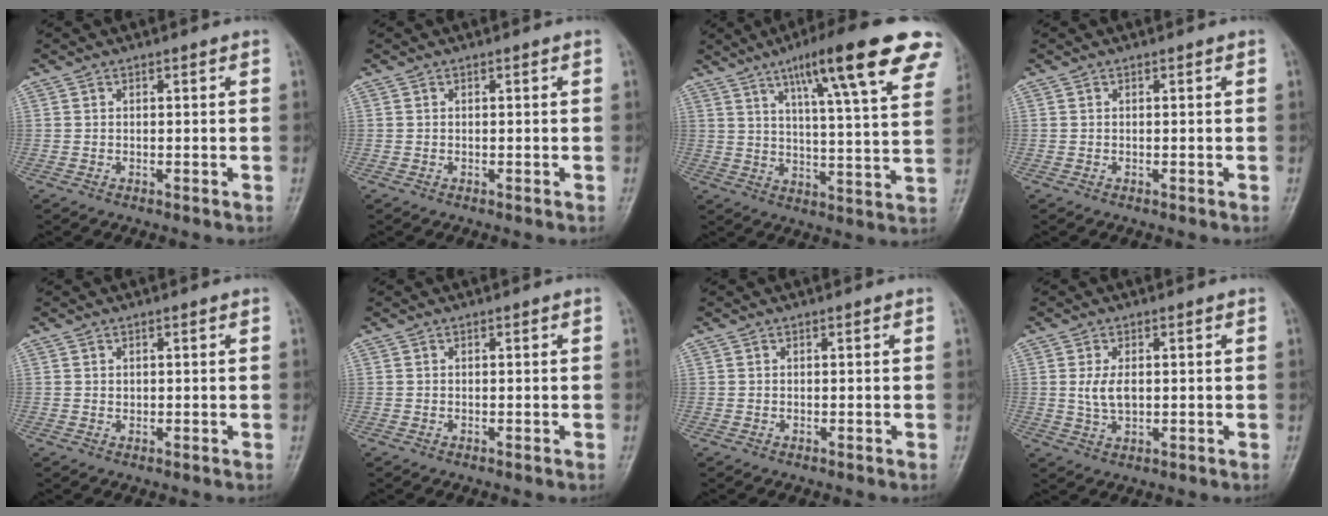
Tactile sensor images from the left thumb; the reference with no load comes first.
{"total": 0.0}
{"total": 21.9, "force": [12.6, 3.8, 17.5], "torque": [-0.233, -0.026, 0.173]}
{"total": 0.0}
{"total": 0.7, "force": [0.3, 0.4, 0.4], "torque": [-0.003, -0.001, 0.005]}
{"total": 0.0}
{"total": 0.0}
{"total": 4.2, "force": [0.5, 2.3, 3.5], "torque": [-0.072, -0.007, 0.014]}